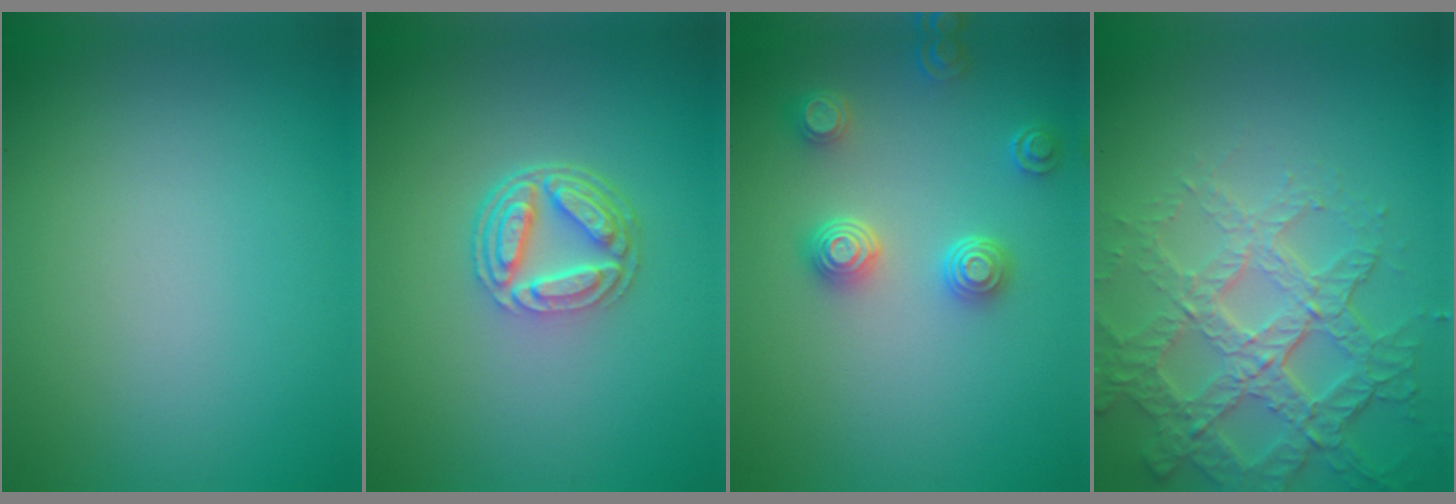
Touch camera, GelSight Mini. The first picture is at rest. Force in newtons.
{"total": 4.4, "press": 3.3, "slide": 2.9}
{"total": 3.8, "press": 3.2, "slide": 2.1}
{"total": 7.4, "press": 5.3, "slide": 5.2}